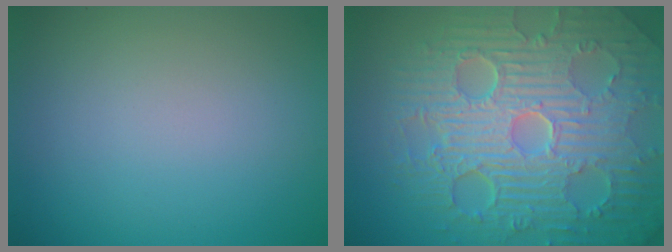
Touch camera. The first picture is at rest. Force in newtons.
{"total": 11.4, "press": 7.3, "slide": 8.7}